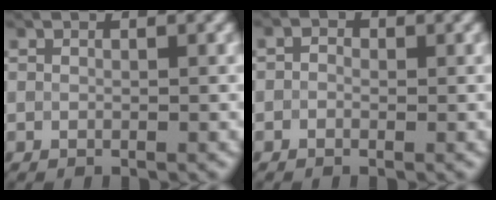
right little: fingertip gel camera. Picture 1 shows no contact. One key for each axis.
{"total": 0.9, "fx": -0.1, "fy": 0.8, "fz": 0.5, "tx": -0.009, "ty": -0.002, "tz": -0.010}